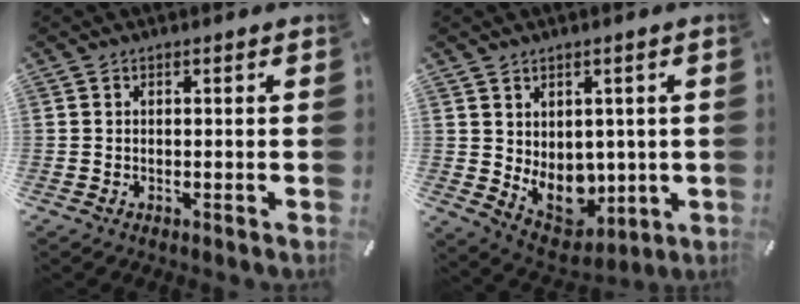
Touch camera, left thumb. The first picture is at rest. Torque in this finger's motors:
{"motor_torque": [0.97, 0.98, 0.48, -0.36, 0.16]}